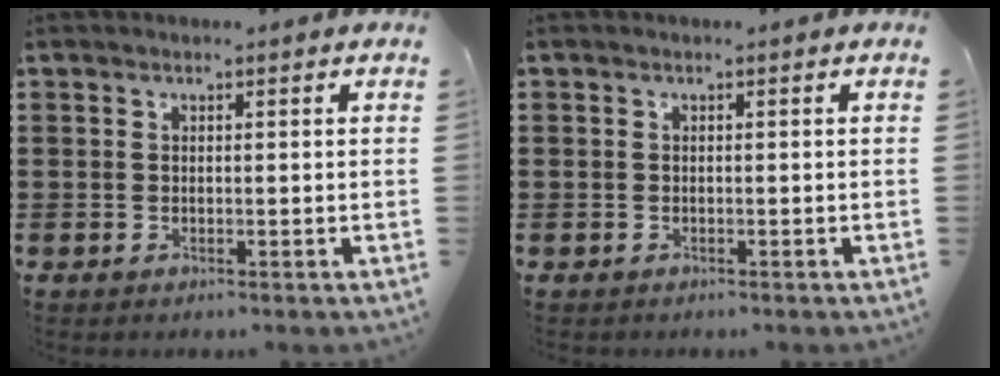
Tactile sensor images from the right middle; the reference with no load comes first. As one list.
[{"total": 0.8, "force": [-0.4, 0.7, 0.0], "torque": [-0.001, 0.005, -0.009]}]